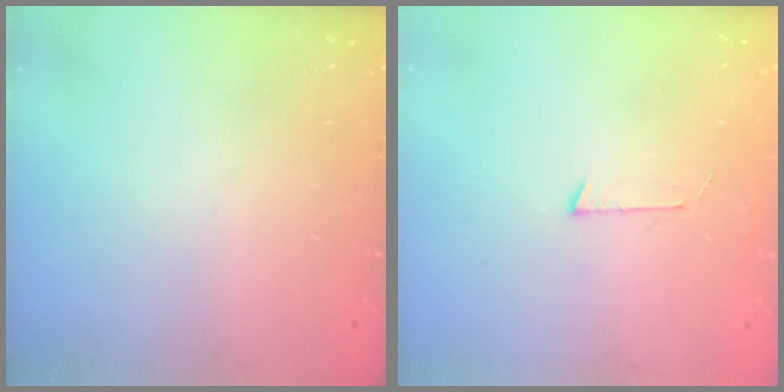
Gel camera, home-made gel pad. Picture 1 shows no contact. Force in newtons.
{"total": 2.7, "press": 2.7, "slide": 0.2}